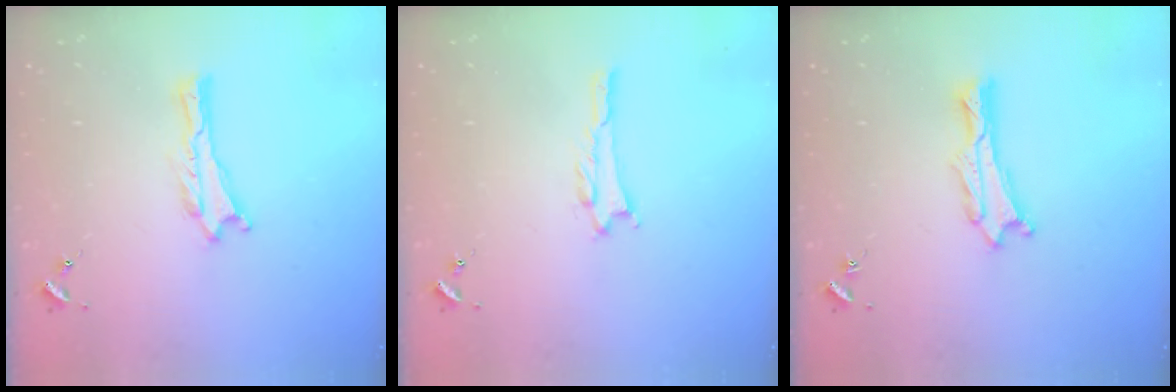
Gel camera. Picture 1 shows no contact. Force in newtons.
{"total": 0.6, "press": 0.6, "slide": 0.1}
{"total": 0.9, "press": 0.9, "slide": 0.2}